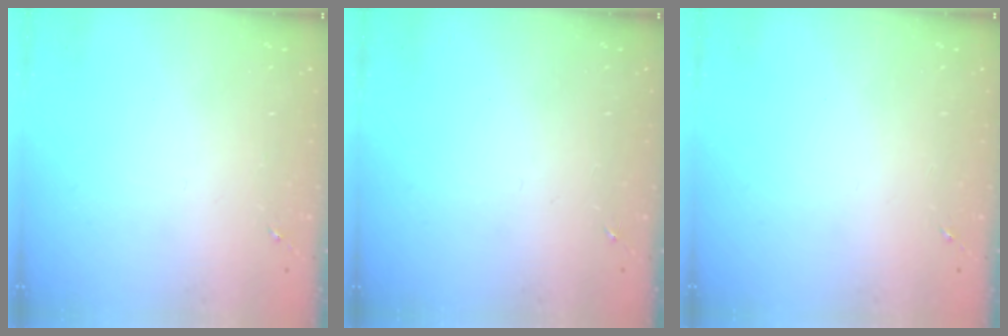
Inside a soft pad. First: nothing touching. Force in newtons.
{"total": 0.0}
{"total": 0.0}